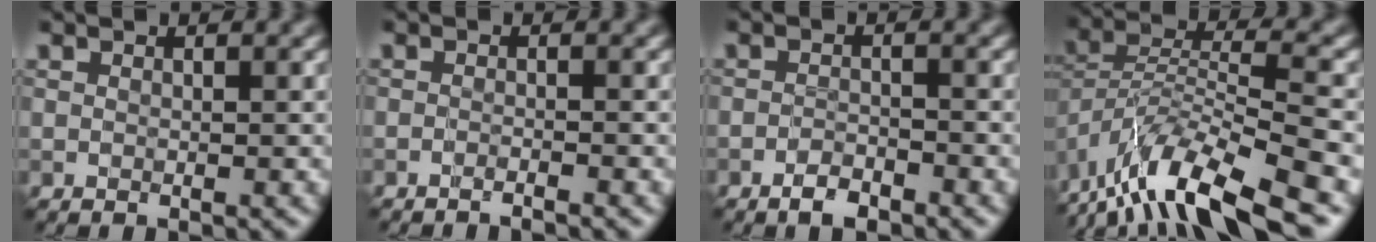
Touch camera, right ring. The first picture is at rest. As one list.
[{"total": 1.2, "force": [-1.1, 0.1, 0.6], "torque": [-0.005, -0.002, -0.027]}, {"total": 2.1, "force": [-1.7, 0.6, 1.1], "torque": [-0.017, 0.002, -0.033]}, {"total": 11.7, "force": [-9.1, 2.5, 6.9], "torque": [-0.125, 0.006, -0.170]}]